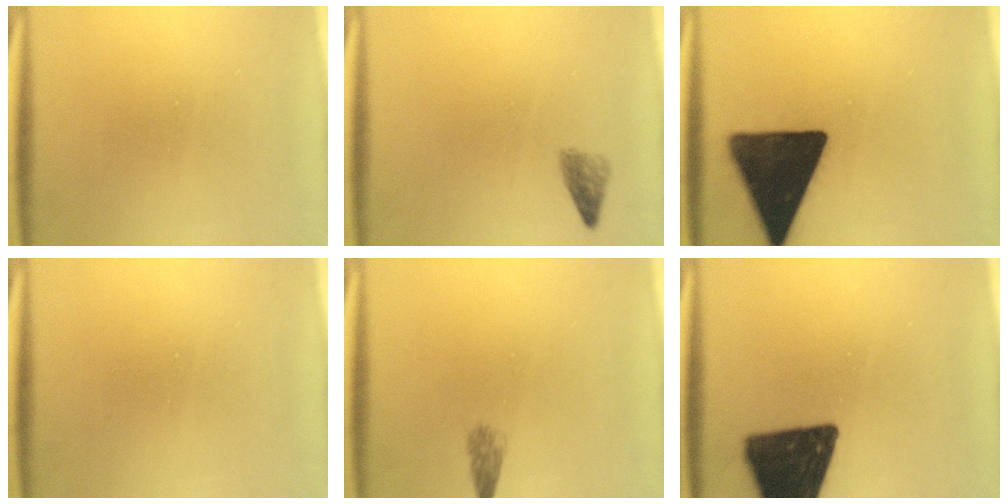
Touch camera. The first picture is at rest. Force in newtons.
{"total": 1.7}
{"total": 17.5}
{"total": 0.0}
{"total": 1.8}
{"total": 19.5}